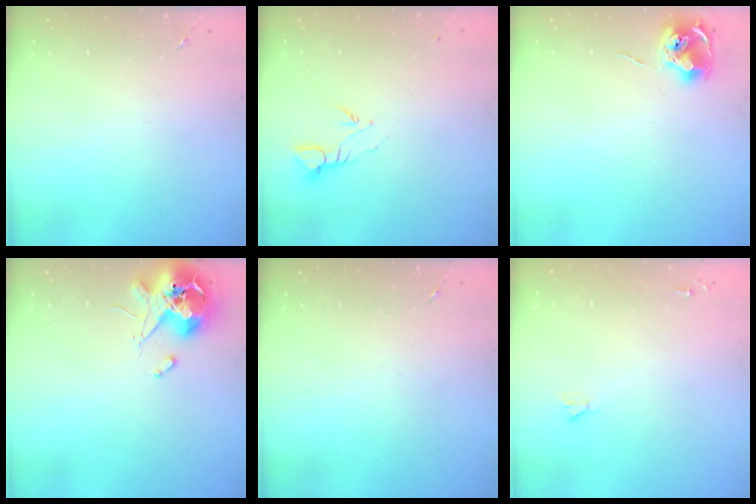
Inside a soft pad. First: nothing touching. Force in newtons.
{"total": 3.5, "press": 3.5, "slide": 0.2}
{"total": 8.4, "press": 8.4, "slide": 0.4}
{"total": 12.4, "press": 12.3, "slide": 1.9}
{"total": 0.0}
{"total": 1.8, "press": 1.8, "slide": 0.1}